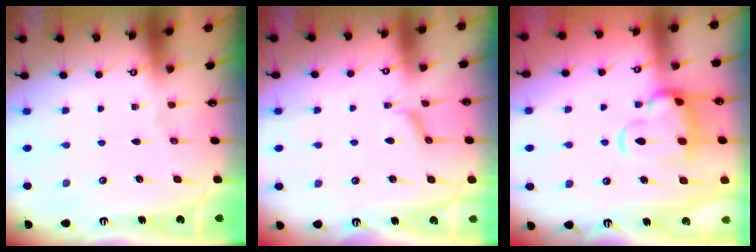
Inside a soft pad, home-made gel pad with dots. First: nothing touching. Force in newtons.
{"total": 1.9, "press": 1.9, "slide": 0.6}
{"total": 7.4, "press": 7.2, "slide": 1.8}